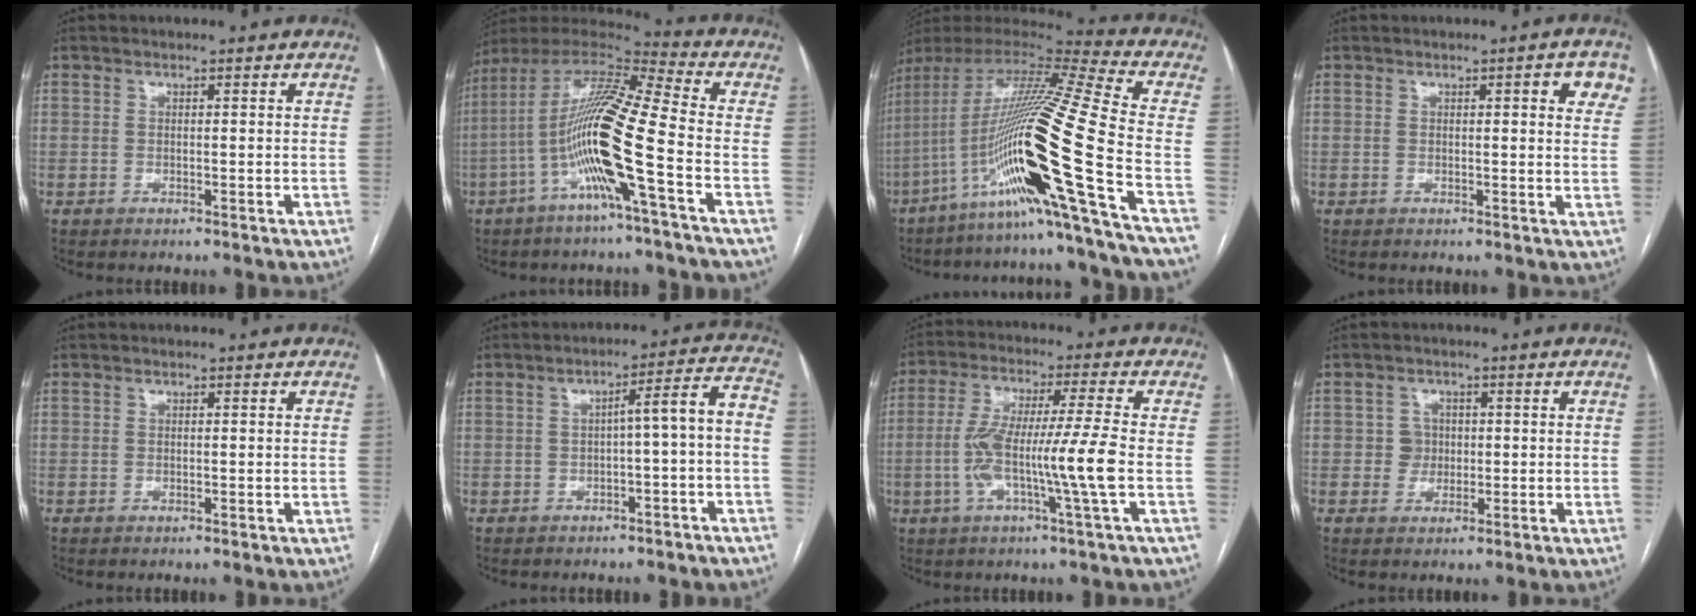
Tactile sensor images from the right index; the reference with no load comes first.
{"total": 16.6, "force": [-4.9, -0.2, 15.8], "torque": [-0.308, 0.006, -0.104]}
{"total": 24.9, "force": [-9.2, -1.6, 23.1], "torque": [-0.431, -0.022, -0.174]}
{"total": 5.0, "force": [2.1, 0.9, 4.4], "torque": [-0.040, -0.001, 0.018]}
{"total": 0.0}
{"total": 6.6, "force": [-1.6, 0.5, 6.4], "torque": [-0.080, 0.032, -0.021]}
{"total": 11.2, "force": [-2.3, -1.1, 10.9], "torque": [-0.211, 0.003, -0.048]}
{"total": 2.5, "force": [0.1, 2.4, 0.3], "torque": [0.004, 0.006, 0.001]}